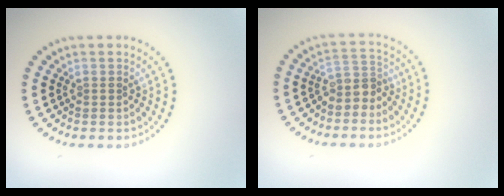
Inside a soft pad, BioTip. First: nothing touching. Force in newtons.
{"total": 2.6, "press": 2.0, "slide": 1.6}